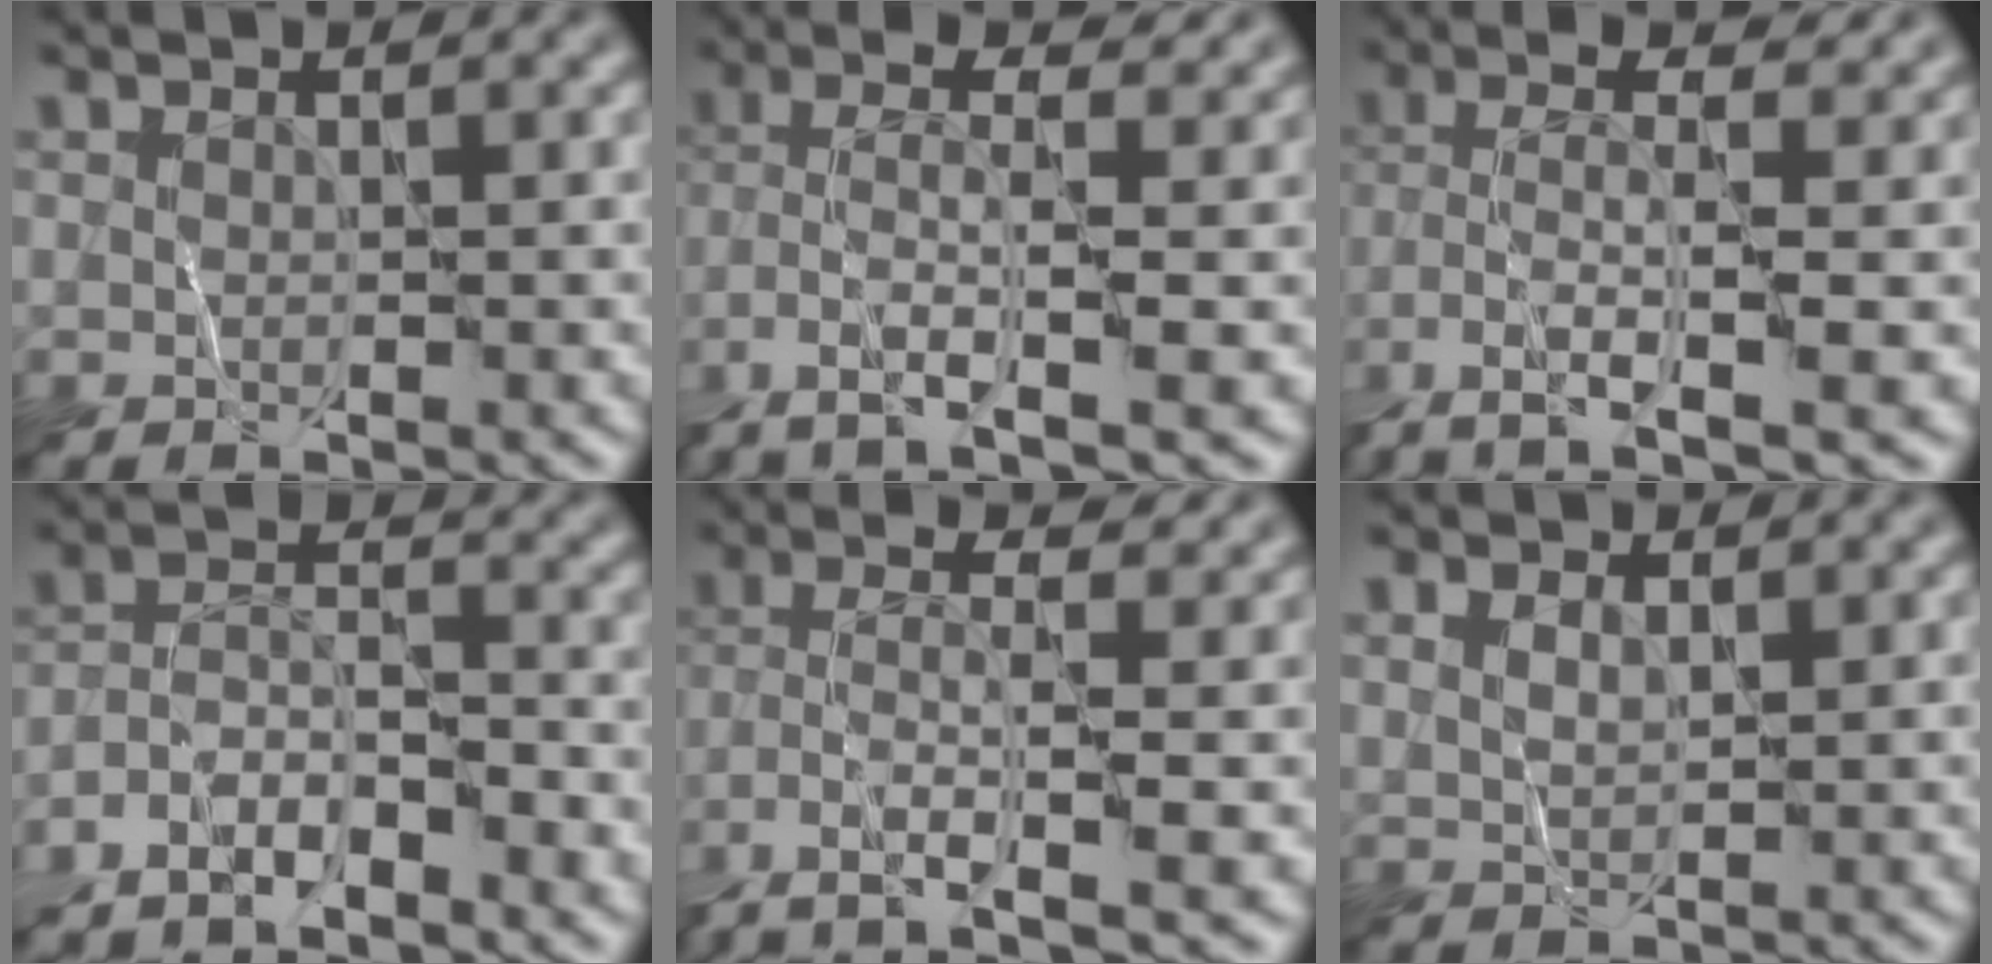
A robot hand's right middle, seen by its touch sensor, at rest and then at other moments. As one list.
[{"total": 7.1, "force": [-2.6, 2.1, 6.3], "torque": [-0.131, 0.015, -0.056]}, {"total": 7.0, "force": [-2.8, 2.0, 6.2], "torque": [-0.127, 0.013, -0.059]}, {"total": 5.0, "force": [-4.1, 1.3, 2.6], "torque": [-0.045, 0.005, -0.082]}, {"total": 6.9, "force": [-3.4, 1.6, 5.8], "torque": [-0.116, 0.011, -0.069]}, {"total": 1.4, "force": [0.9, 0.7, 0.8], "torque": [-0.020, 0.003, 0.021]}]